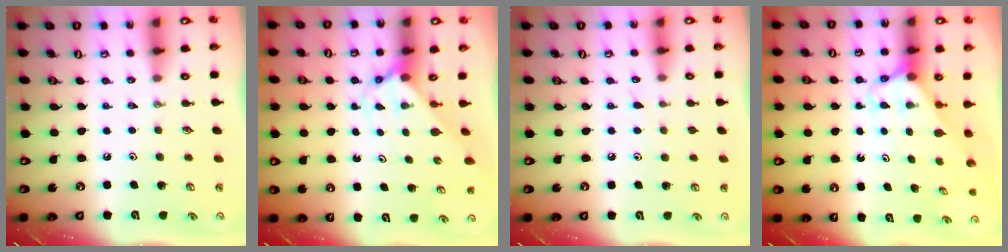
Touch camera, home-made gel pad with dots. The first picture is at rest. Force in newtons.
{"total": 2.3, "press": 2.3, "slide": 0.2}
{"total": 3.6, "press": 3.6, "slide": 0.4}
{"total": 2.6, "press": 2.6, "slide": 0.1}